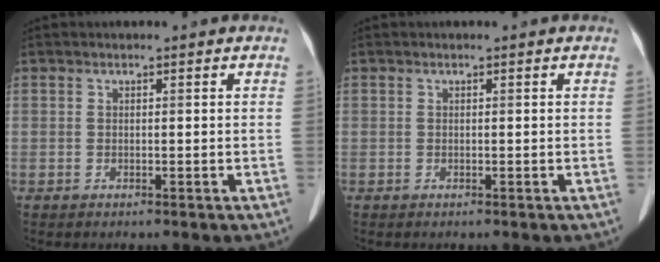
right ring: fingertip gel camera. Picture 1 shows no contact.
{"total": 0.0}